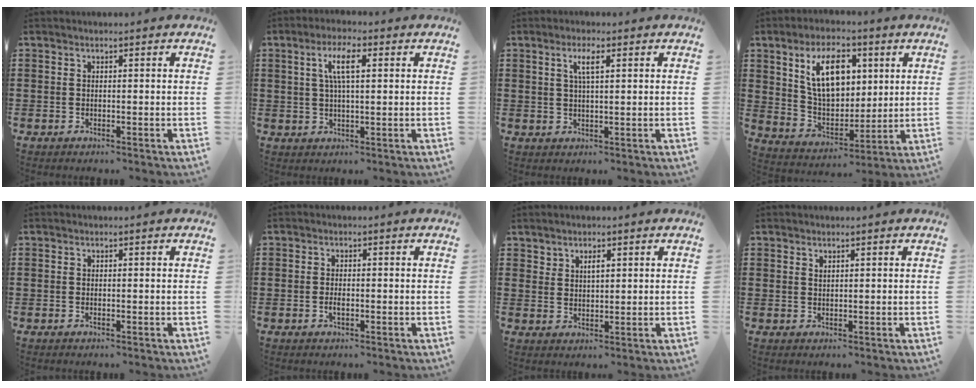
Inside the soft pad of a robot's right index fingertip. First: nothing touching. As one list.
[{"total": 5.5, "force": [1.4, 1.5, 5.1], "torque": [-0.104, 0.010, 0.021]}, {"total": 3.1, "force": [1.1, 0.7, 2.8], "torque": [-0.059, 0.005, 0.017]}, {"total": 11.5, "force": [4.1, 6.7, 8.4], "torque": [-0.165, 0.011, 0.070]}, {"total": 0.0}, {"total": 1.4, "force": [-0.4, 0.4, 1.3], "torque": [-0.025, -0.005, -0.006]}, {"total": 2.1, "force": [1.5, 1.2, 0.9], "torque": [-0.022, 0.003, 0.028]}, {"total": 0.7, "force": [0.6, 0.3, 0.2], "torque": [-0.004, 0.001, 0.011]}]